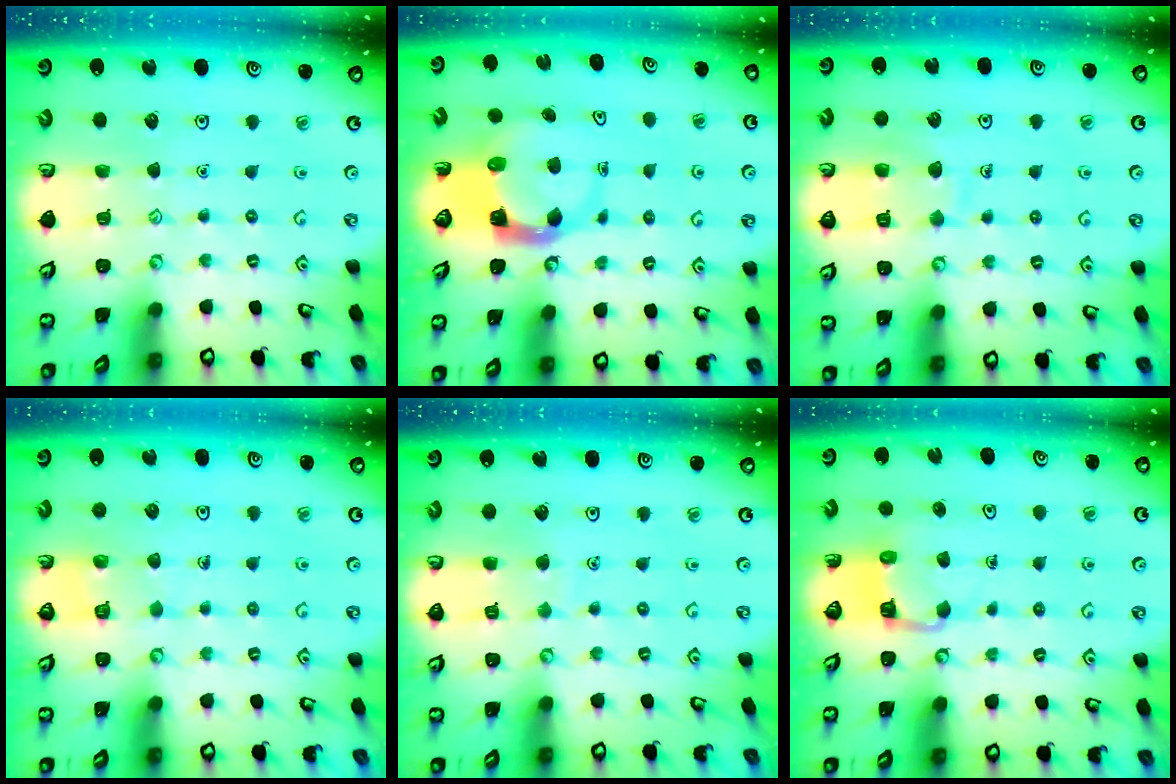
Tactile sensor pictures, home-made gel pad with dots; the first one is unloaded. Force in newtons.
{"total": 3.8, "press": 3.7, "slide": 0.6}
{"total": 8.4, "press": 8.4, "slide": 0.8}
{"total": 2.5, "press": 2.5, "slide": 0.1}
{"total": 4.7, "press": 4.6, "slide": 0.4}
{"total": 4.2, "press": 4.2, "slide": 0.2}